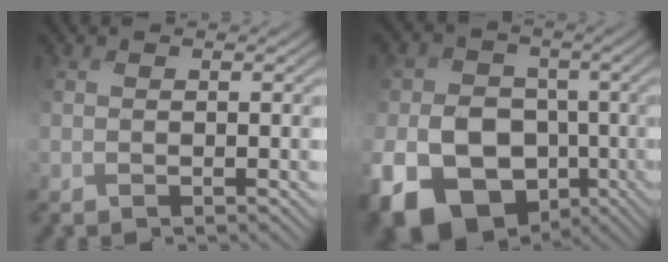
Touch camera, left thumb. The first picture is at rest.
{"total": 16.3, "force": [-5.9, 13.0, 7.9], "torque": [-0.177, -0.047, -0.124]}